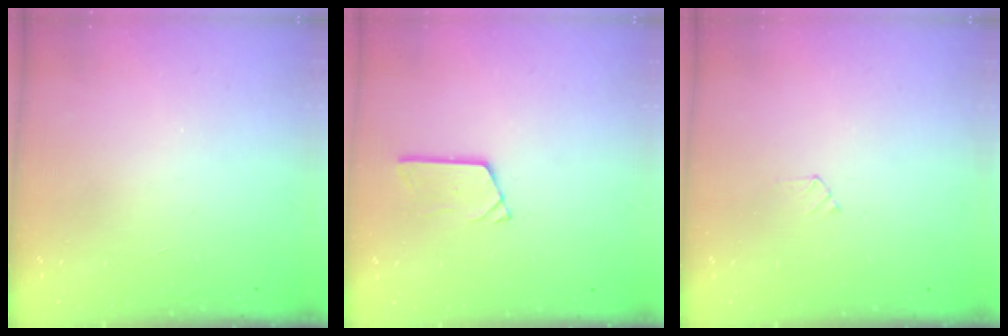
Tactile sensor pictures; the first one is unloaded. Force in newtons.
{"total": 3.2, "press": 3.2, "slide": 0.3}
{"total": 2.4, "press": 2.4, "slide": 0.3}